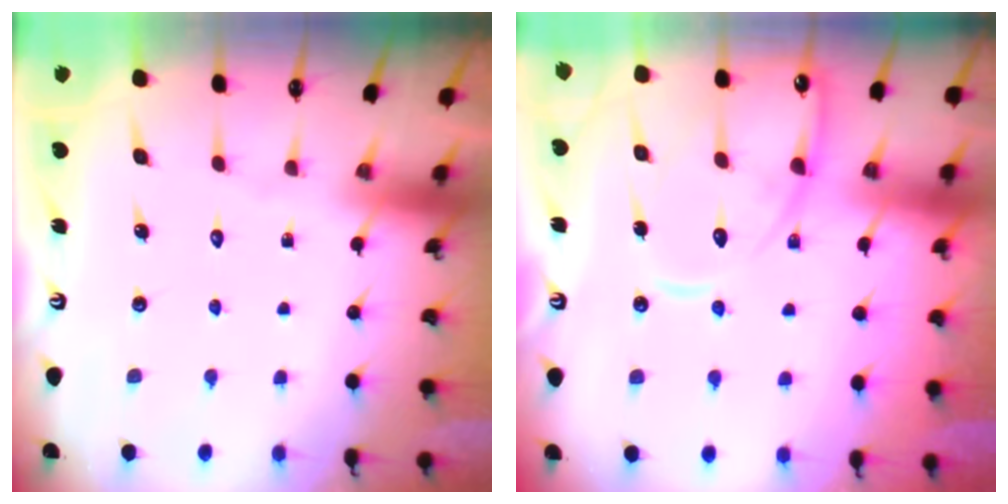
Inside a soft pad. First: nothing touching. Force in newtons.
{"total": 14.0, "press": 14.0, "slide": 1.3}